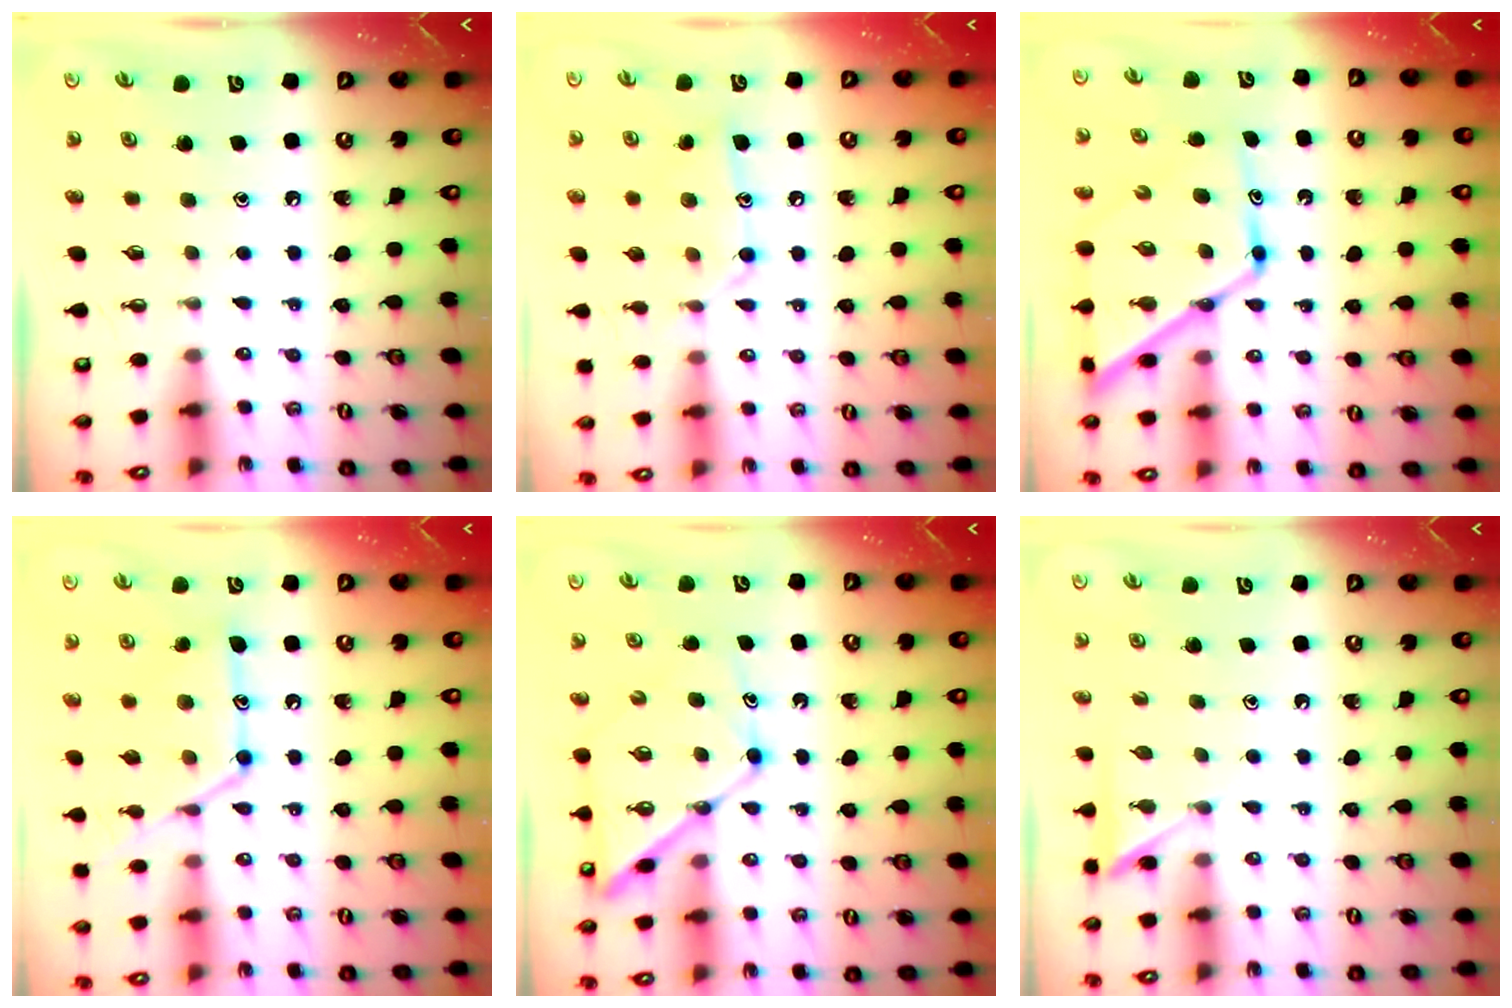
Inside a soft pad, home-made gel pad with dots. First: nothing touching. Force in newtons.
{"total": 11.9, "press": 11.9, "slide": 0.7}
{"total": 15.6, "press": 15.5, "slide": 1.2}
{"total": 15.1, "press": 15.1, "slide": 1.3}
{"total": 11.2, "press": 11.1, "slide": 1.0}
{"total": 5.1, "press": 5.1, "slide": 0.5}